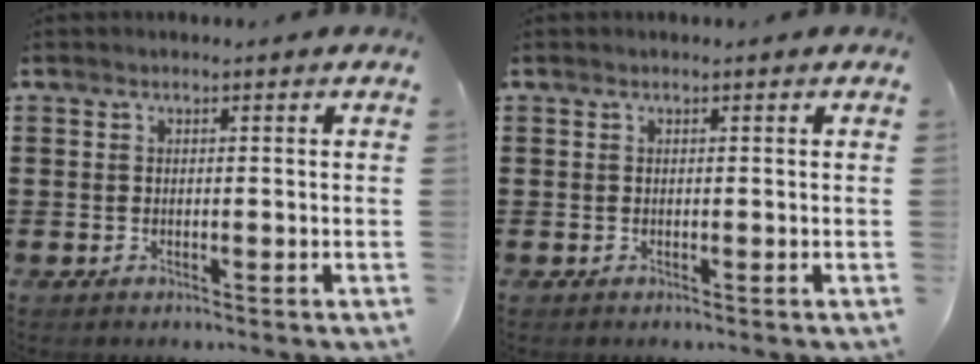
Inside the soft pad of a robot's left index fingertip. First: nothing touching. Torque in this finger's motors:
{"motor_torque": [0.03, -0.01, 0.00, 0.00]}